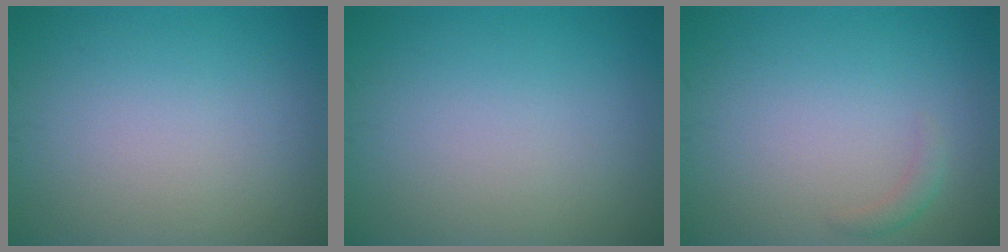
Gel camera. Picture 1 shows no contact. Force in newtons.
{"total": 0.0}
{"total": 1.0, "press": 1.0, "slide": 0.1}